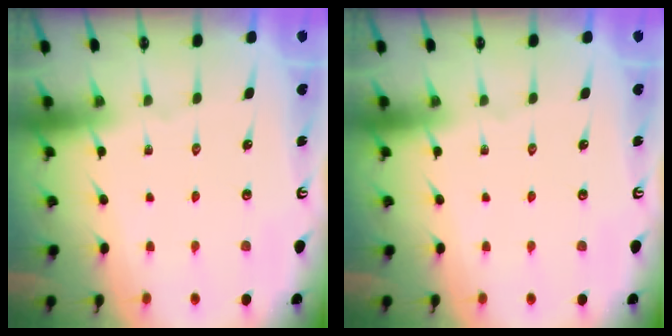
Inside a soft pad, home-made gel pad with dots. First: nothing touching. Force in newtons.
{"total": 0.0}